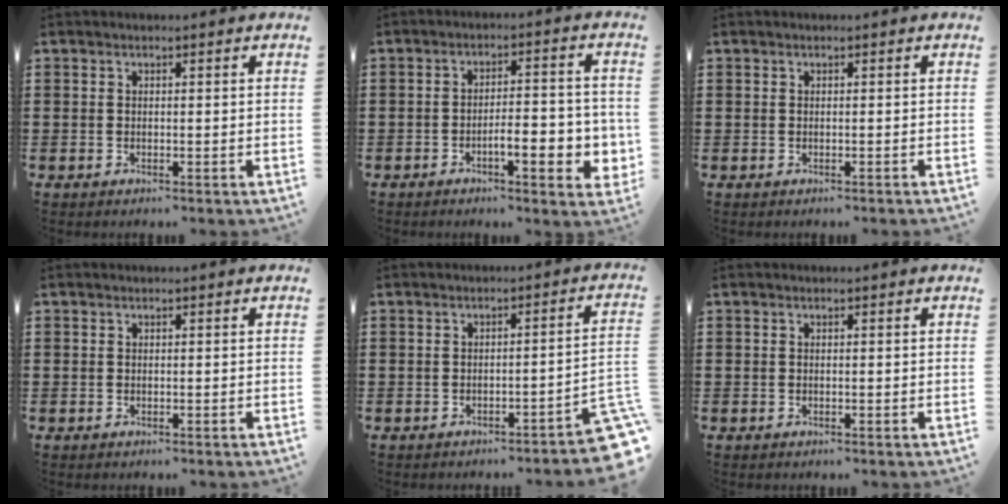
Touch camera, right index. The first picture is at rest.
{"total": 6.7, "force": [-2.4, 2.3, 5.8], "torque": [-0.080, -0.001, -0.043]}
{"total": 0.0}
{"total": 0.0}
{"total": 3.2, "force": [-2.3, 0.0, 2.2], "torque": [-0.038, -0.009, -0.046]}
{"total": 0.0}